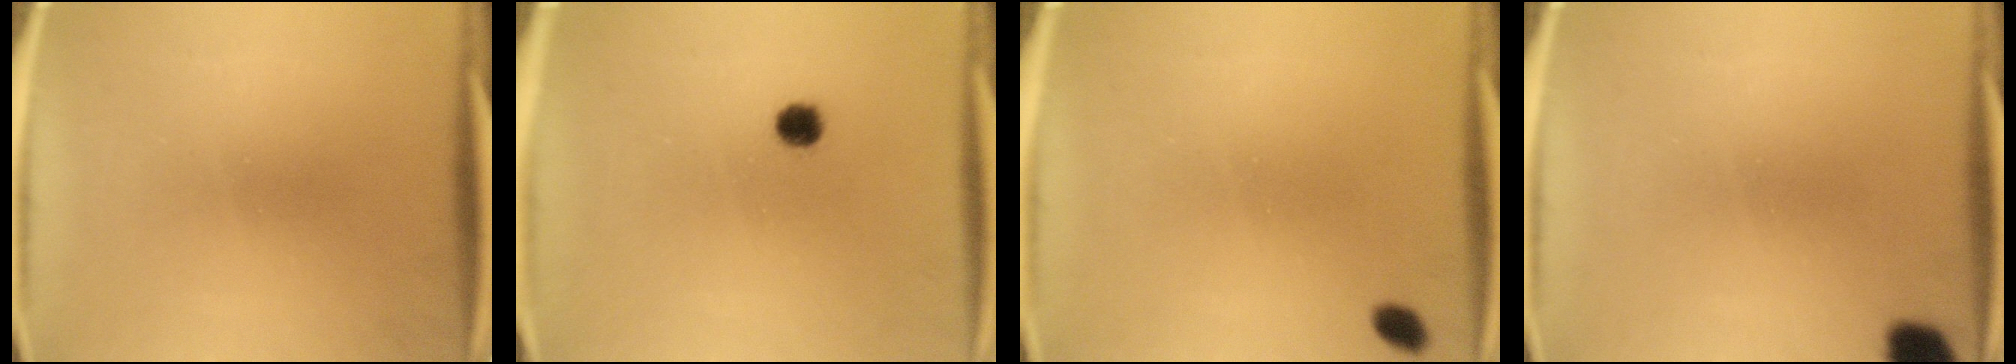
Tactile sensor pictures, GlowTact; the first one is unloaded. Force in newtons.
{"total": 2.8}
{"total": 1.8}
{"total": 5.0}